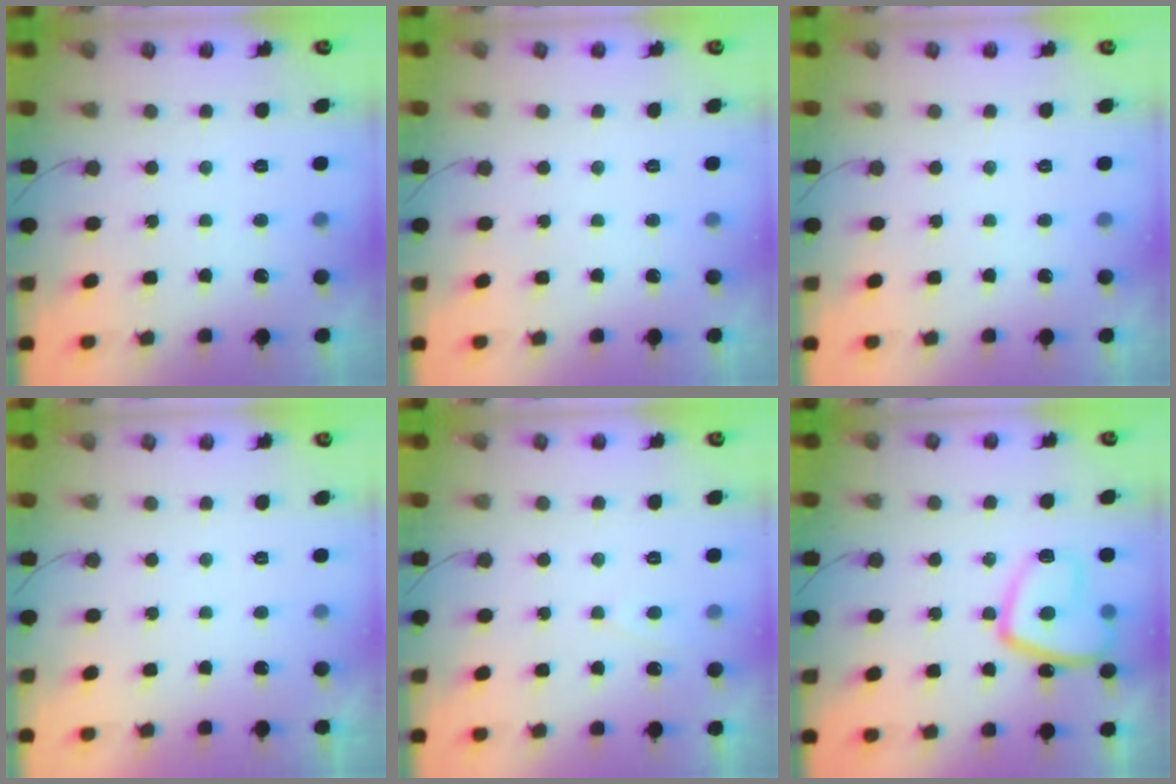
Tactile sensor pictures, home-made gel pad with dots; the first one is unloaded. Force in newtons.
{"total": 0.0}
{"total": 0.0}
{"total": 2.2, "press": 2.1, "slide": 0.4}
{"total": 2.4, "press": 2.4, "slide": 0.3}
{"total": 13.8, "press": 13.7, "slide": 1.4}